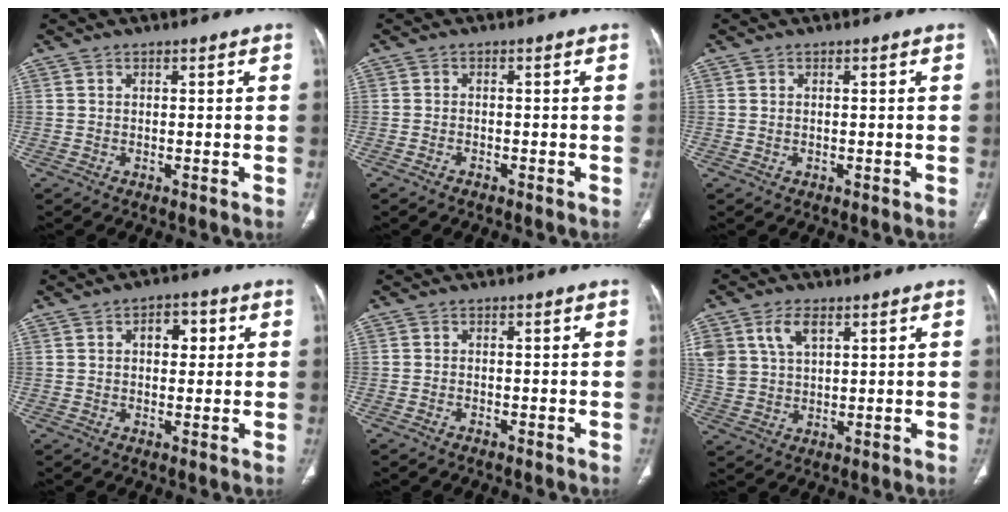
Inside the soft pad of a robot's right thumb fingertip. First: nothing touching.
{"total": 1.0, "force": [-0.8, 0.4, 0.3], "torque": [-0.009, 0.007, -0.013]}
{"total": 0.0}
{"total": 5.1, "force": [1.3, 3.3, 3.8], "torque": [-0.032, 0.006, 0.015]}
{"total": 0.6, "force": [-0.5, 0.3, 0.2], "torque": [-0.005, 0.005, -0.009]}
{"total": 8.7, "force": [4.0, 5.3, 5.6], "torque": [-0.110, -0.005, 0.085]}